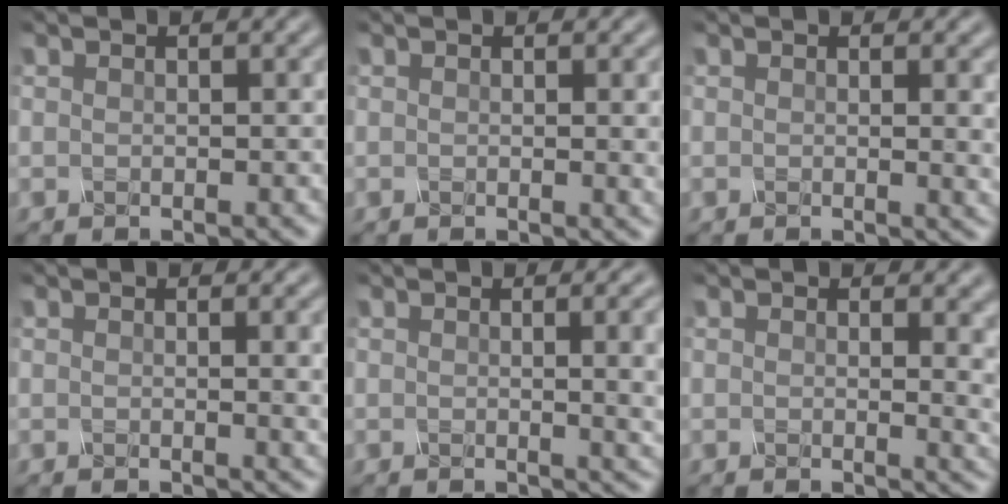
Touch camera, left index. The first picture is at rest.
{"total": 2.3, "force": [0.1, 0.7, 2.2], "torque": [-0.019, -0.001, -0.002]}
{"total": 2.9, "force": [0.3, 1.0, 2.7], "torque": [-0.021, 0.000, 0.000]}
{"total": 4.2, "force": [0.3, 1.6, 3.9], "torque": [-0.030, 0.005, 0.003]}
{"total": 7.2, "force": [0.5, 3.1, 6.5], "torque": [-0.029, 0.011, 0.004]}
{"total": 4.4, "force": [0.7, 1.9, 4.0], "torque": [-0.022, -0.001, 0.011]}